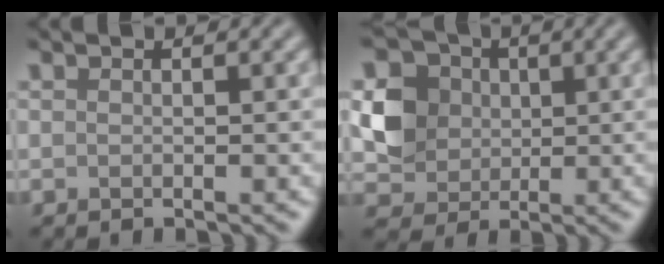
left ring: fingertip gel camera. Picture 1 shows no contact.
{"total": 4.8, "force": [0.5, 4.3, 2.1], "torque": [-0.041, 0.004, 0.007]}